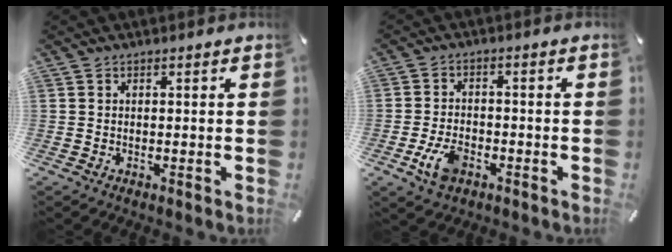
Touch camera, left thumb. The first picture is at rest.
{"total": 6.5, "force": [-2.9, 4.0, 4.2], "torque": [-0.097, 0.009, -0.056]}